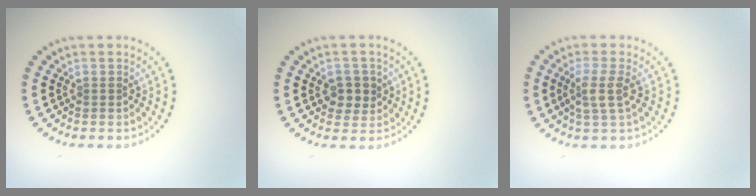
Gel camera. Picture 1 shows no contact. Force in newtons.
{"total": 2.3, "press": 2.3, "slide": 0.6}
{"total": 2.3, "press": 1.9, "slide": 1.2}